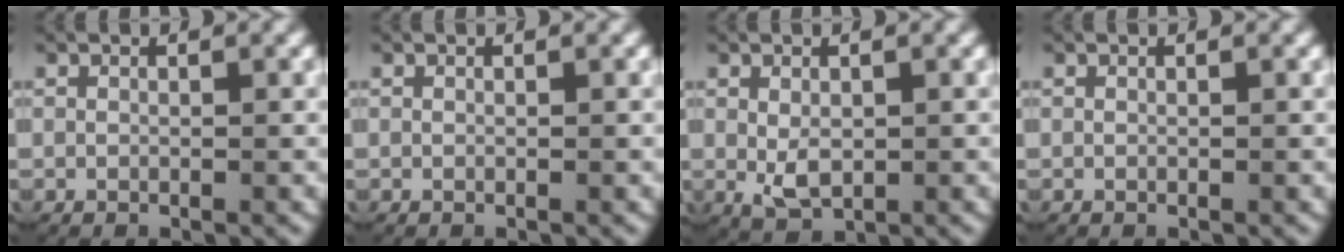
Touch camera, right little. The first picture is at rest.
{"total": 0.0}
{"total": 2.5, "force": [-0.1, 1.5, 2.0], "torque": [-0.049, -0.017, 0.011]}
{"total": 0.0}